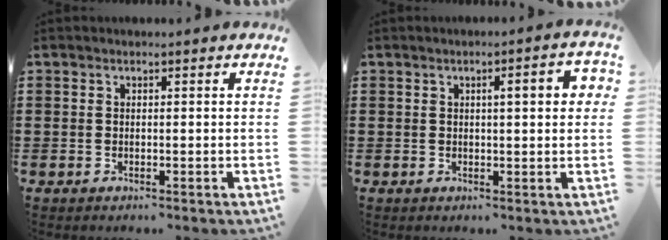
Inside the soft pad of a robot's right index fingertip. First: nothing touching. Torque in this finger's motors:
{"motor_torque": [0.32, -0.14, 0.14, 0.09]}